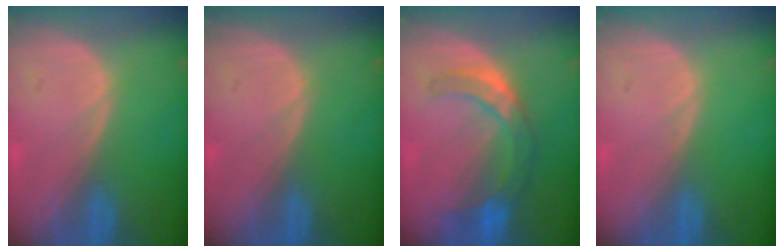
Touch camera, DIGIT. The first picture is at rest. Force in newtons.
{"total": 0.0}
{"total": 7.6, "press": 6.7, "slide": 3.6}
{"total": 0.0}